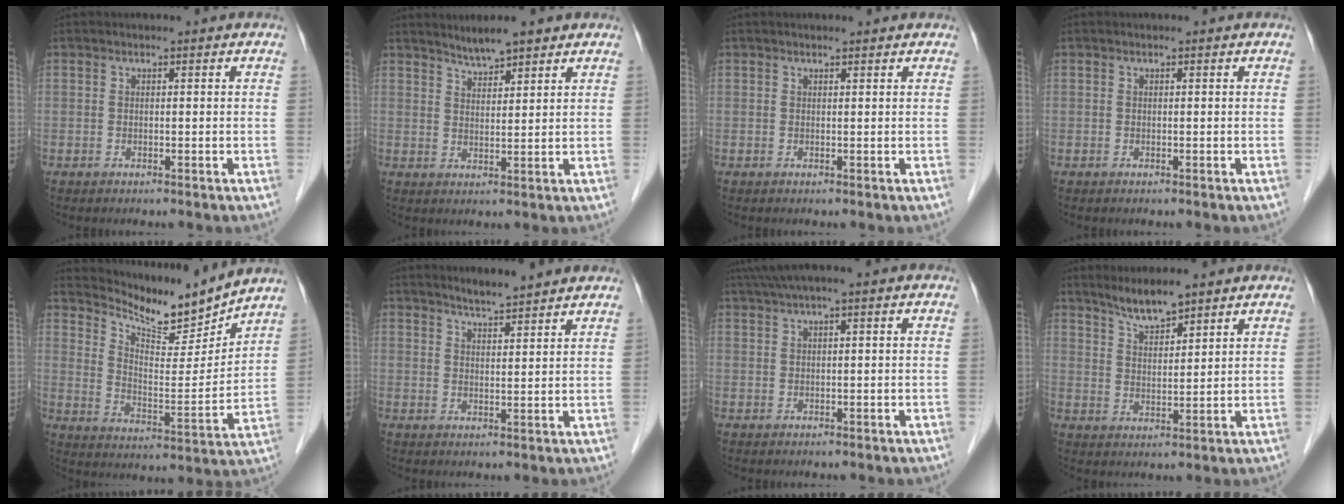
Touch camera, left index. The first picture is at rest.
{"total": 4.4, "force": [3.8, 0.7, 2.1], "torque": [-0.042, 0.009, 0.066]}
{"total": 1.4, "force": [1.3, 0.1, 0.4], "torque": [-0.011, 0.011, 0.018]}
{"total": 0.0}
{"total": 11.3, "force": [11.1, 0.6, 2.3], "torque": [-0.059, -0.019, 0.185]}
{"total": 4.9, "force": [4.5, -0.2, 1.9], "torque": [-0.037, 0.008, 0.071]}
{"total": 3.2, "force": [1.7, 0.0, 2.6], "torque": [-0.058, 0.028, 0.036]}
{"total": 5.0, "force": [4.4, 0.4, 2.4], "torque": [-0.050, 0.003, 0.087]}